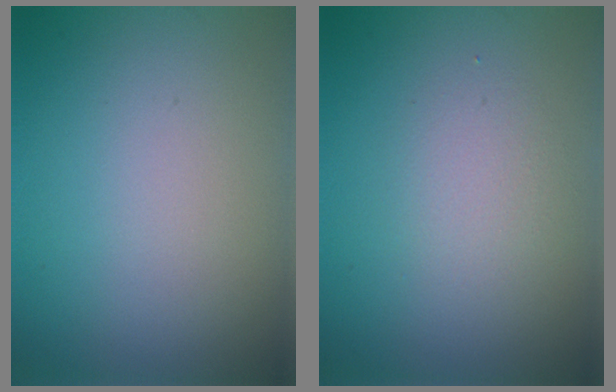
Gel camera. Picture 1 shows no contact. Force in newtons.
{"total": 1.9, "press": 1.9, "slide": 0.1}